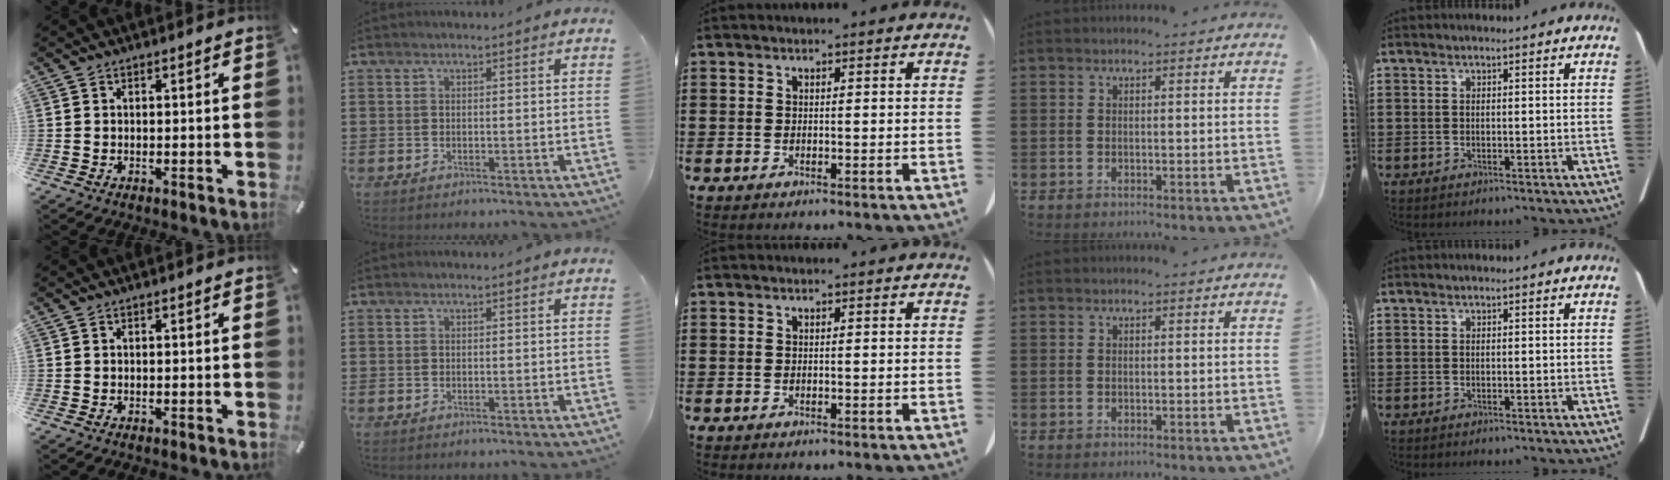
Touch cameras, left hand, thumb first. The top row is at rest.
{}